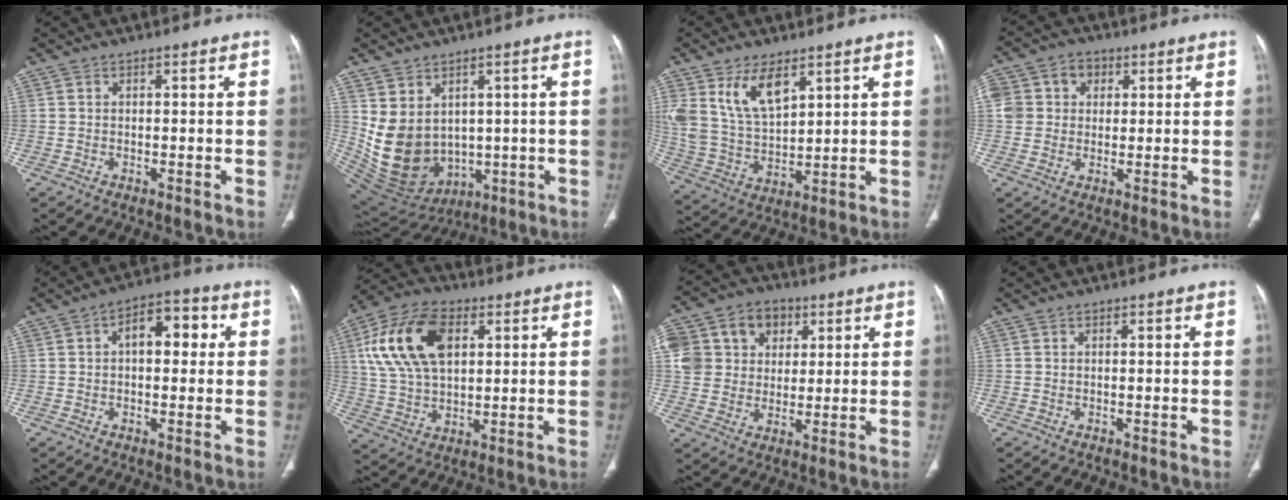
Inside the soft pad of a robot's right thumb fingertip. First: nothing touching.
{"total": 14.3, "force": [1.0, 11.3, 8.7], "torque": [-0.144, -0.014, 0.068]}
{"total": 12.0, "force": [6.5, 6.0, 8.0], "torque": [-0.144, -0.027, 0.143]}
{"total": 10.0, "force": [2.6, 8.7, 4.2], "torque": [-0.067, 0.020, 0.045]}
{"total": 8.2, "force": [1.6, 4.6, 6.6], "torque": [-0.072, 0.023, 0.017]}
{"total": 17.5, "force": [5.3, 10.4, 13.0], "torque": [-0.237, 0.004, 0.098]}
{"total": 19.6, "force": [6.4, 16.1, 9.1], "torque": [-0.191, 0.039, 0.122]}
{"total": 0.0}